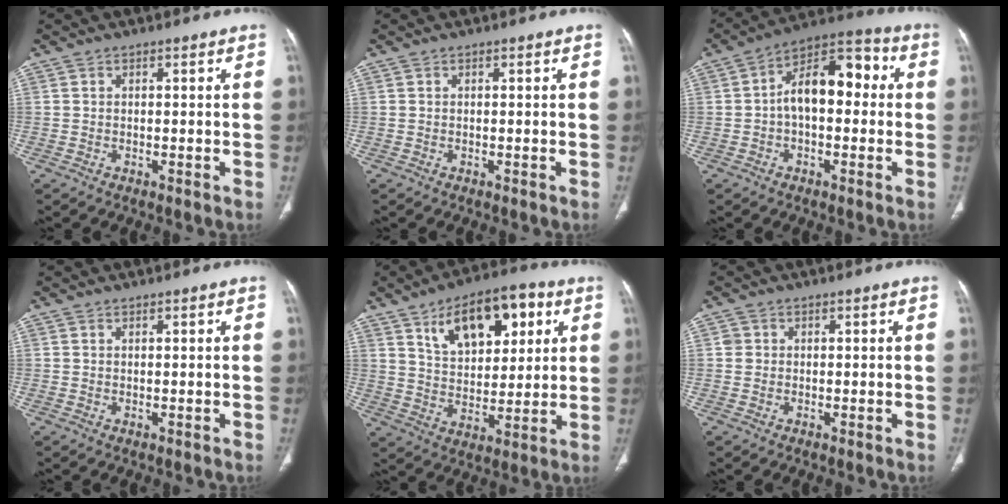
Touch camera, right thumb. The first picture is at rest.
{"total": 0.0}
{"total": 13.2, "force": [0.7, 7.5, 10.8], "torque": [-0.145, 0.045, -0.003]}
{"total": 0.0}
{"total": 16.6, "force": [7.4, 8.7, 12.1], "torque": [-0.143, -0.015, 0.124]}
{"total": 1.4, "force": [0.2, 1.3, 0.3], "torque": [0.003, 0.003, 0.003]}